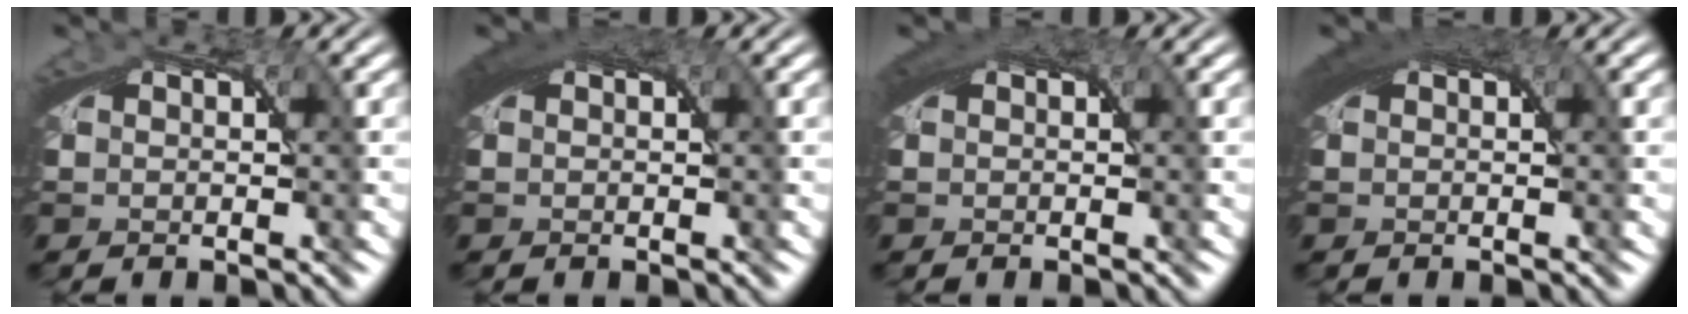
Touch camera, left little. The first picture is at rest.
{"total": 2.7, "force": [0.9, 1.4, 2.2], "torque": [-0.043, -0.002, 0.016]}
{"total": 2.1, "force": [0.8, 1.1, 1.5], "torque": [-0.033, -0.002, 0.013]}
{"total": 2.8, "force": [1.0, 1.4, 2.2], "torque": [-0.043, -0.002, 0.017]}